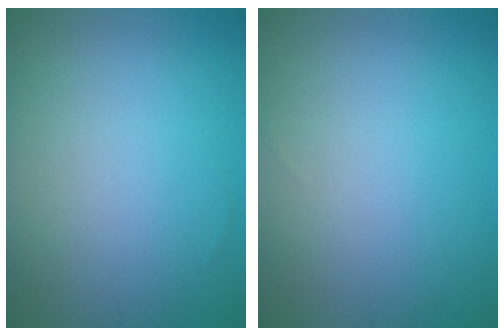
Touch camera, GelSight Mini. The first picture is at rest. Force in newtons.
{"total": 0.0}